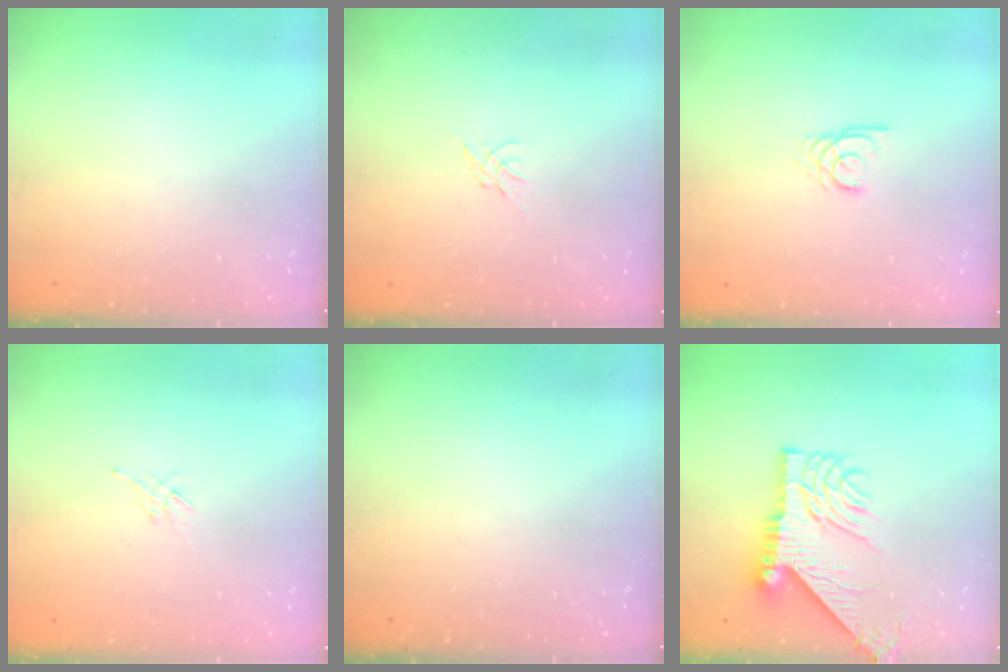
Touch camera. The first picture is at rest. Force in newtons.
{"total": 0.0}
{"total": 2.4, "press": 2.4, "slide": 0.3}
{"total": 2.1, "press": 2.0, "slide": 0.5}
{"total": 0.0}
{"total": 13.8, "press": 13.8, "slide": 1.2}